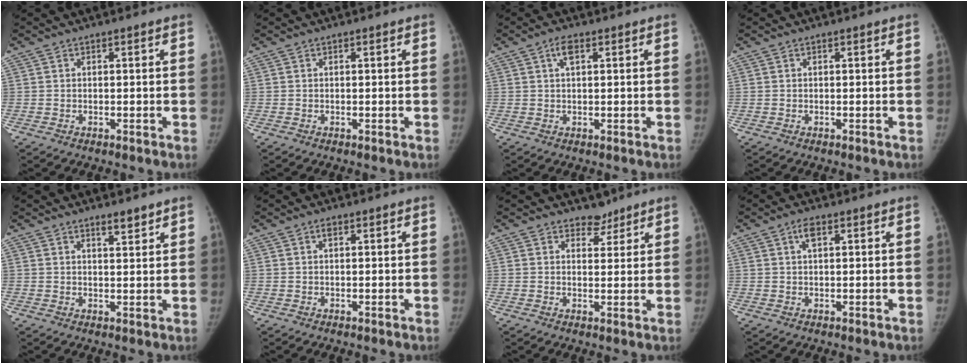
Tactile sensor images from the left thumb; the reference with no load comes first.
{"total": 0.0}
{"total": 2.6, "force": [1.1, 1.2, 2.1], "torque": [-0.037, 0.005, 0.020]}
{"total": 0.0}
{"total": 2.6, "force": [2.1, 0.6, 1.4], "torque": [-0.015, -0.017, 0.033]}
{"total": 0.7, "force": [0.3, 0.3, 0.6], "torque": [-0.010, 0.002, 0.004]}
{"total": 2.9, "force": [2.4, 1.6, 0.1], "torque": [0.020, -0.017, 0.033]}
{"total": 2.3, "force": [1.0, 1.0, 1.8], "torque": [-0.033, 0.005, 0.018]}